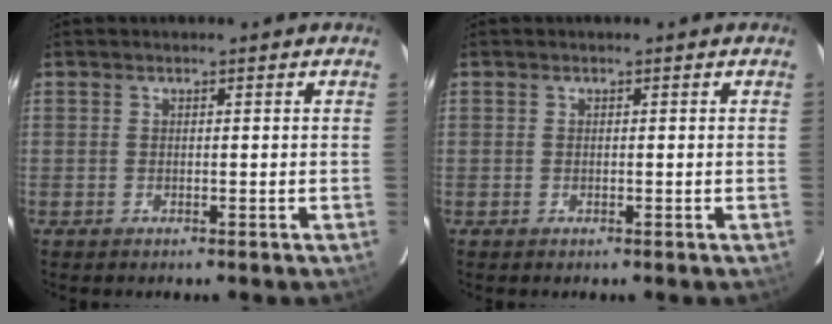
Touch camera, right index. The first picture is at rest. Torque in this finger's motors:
{"motor_torque": [-0.08, 0.19, -0.02, 0.00]}